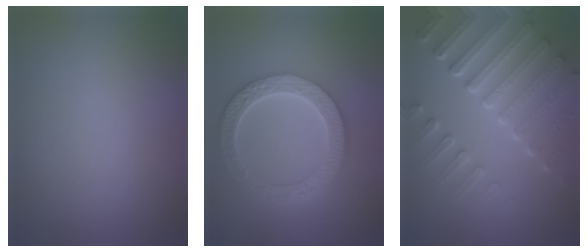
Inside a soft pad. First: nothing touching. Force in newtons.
{"total": 6.4, "press": 4.9, "slide": 4.0}
{"total": 7.4, "press": 5.6, "slide": 4.9}